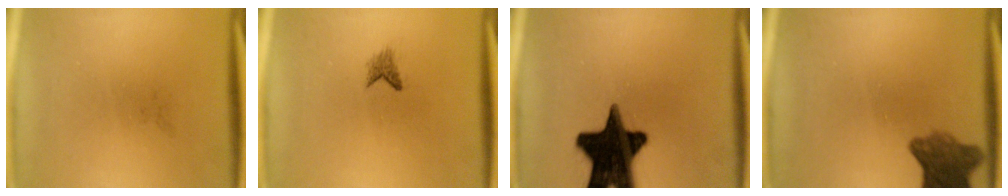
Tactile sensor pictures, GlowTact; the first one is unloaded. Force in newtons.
{"total": 1.2}
{"total": 19.6}
{"total": 7.3}